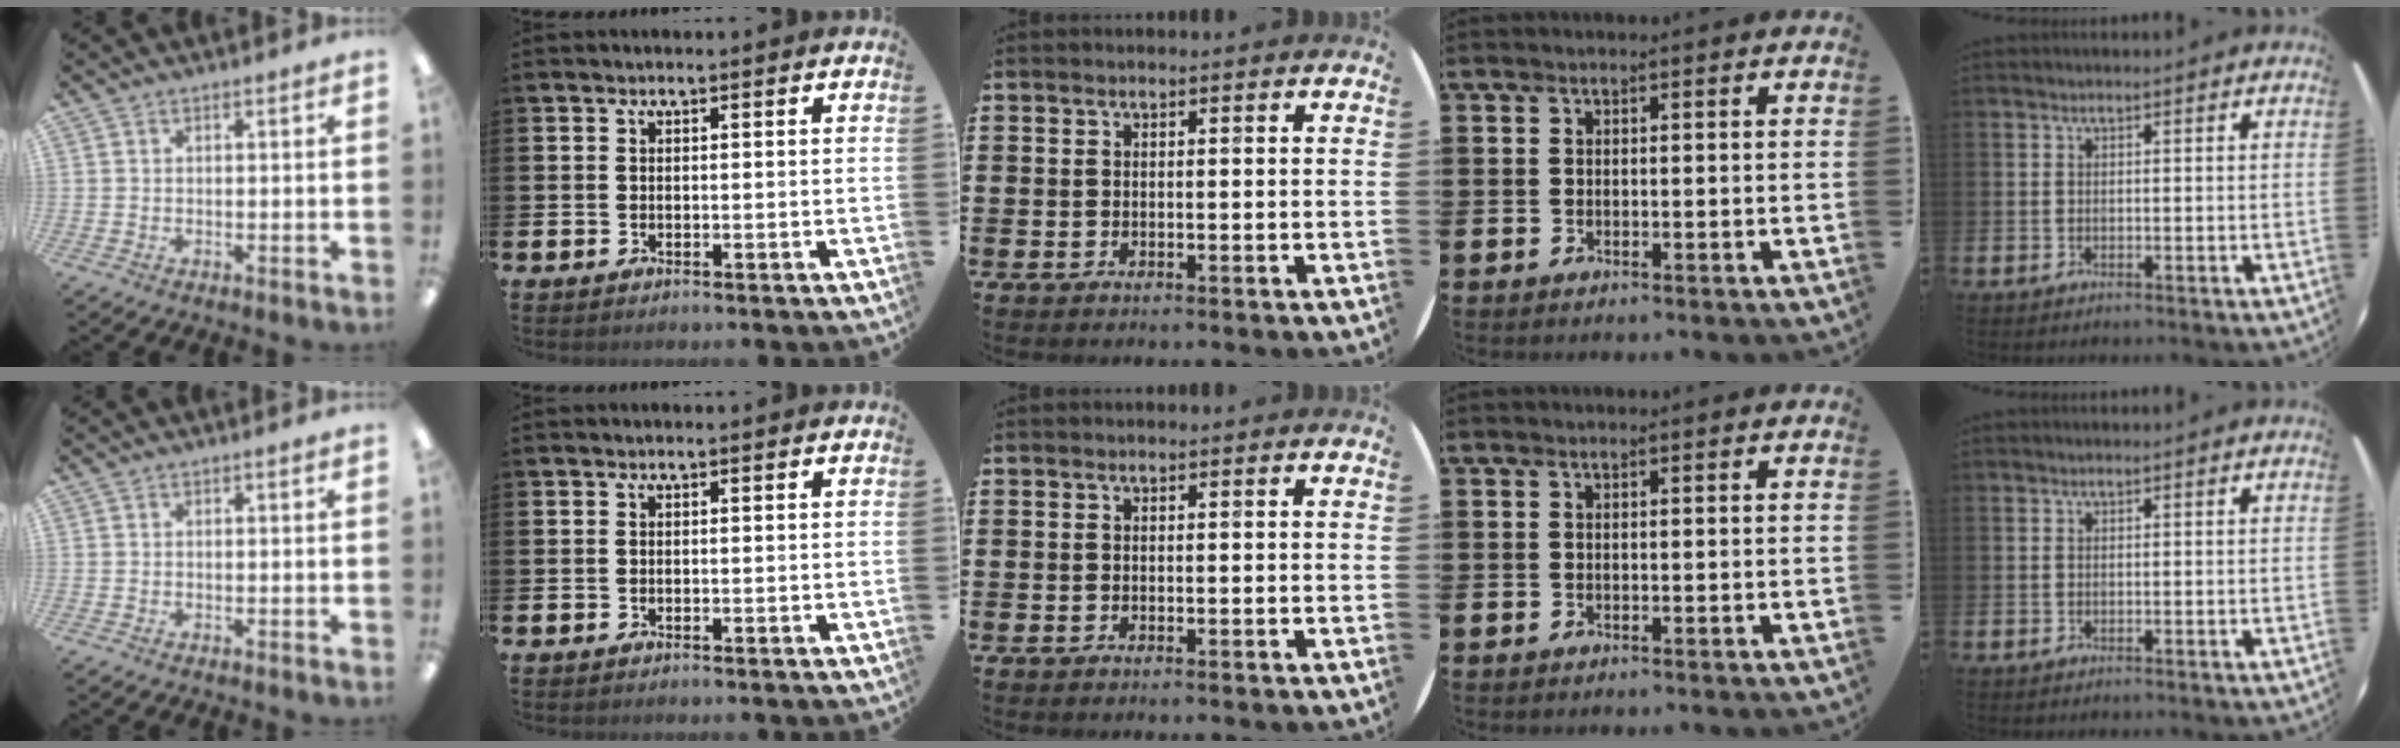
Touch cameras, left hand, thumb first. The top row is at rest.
{}